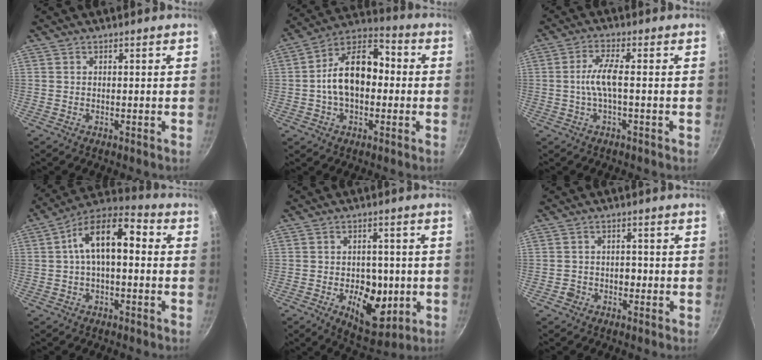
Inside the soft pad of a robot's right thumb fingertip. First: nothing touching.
{"total": 15.6, "force": [-0.4, 10.0, 11.9], "torque": [-0.165, 0.044, -0.028]}
{"total": 5.1, "force": [-0.7, 0.9, 5.0], "torque": [-0.113, 0.013, -0.018]}
{"total": 13.1, "force": [1.3, 6.6, 11.2], "torque": [-0.168, 0.042, 0.005]}
{"total": 12.3, "force": [-2.8, 7.8, 9.2], "torque": [-0.089, -0.003, -0.028]}
{"total": 2.8, "force": [-1.1, 2.4, 1.0], "torque": [0.004, 0.019, -0.016]}